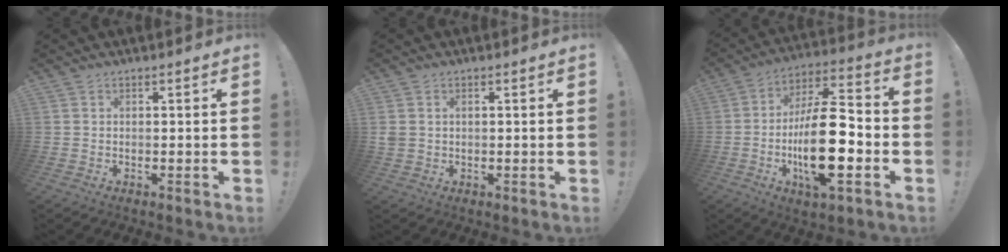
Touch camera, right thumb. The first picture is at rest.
{"total": 2.1, "force": [0.7, 1.7, 1.1], "torque": [-0.019, 0.002, 0.012]}
{"total": 21.3, "force": [-4.9, 7.9, 19.2], "torque": [-0.344, 0.018, -0.078]}